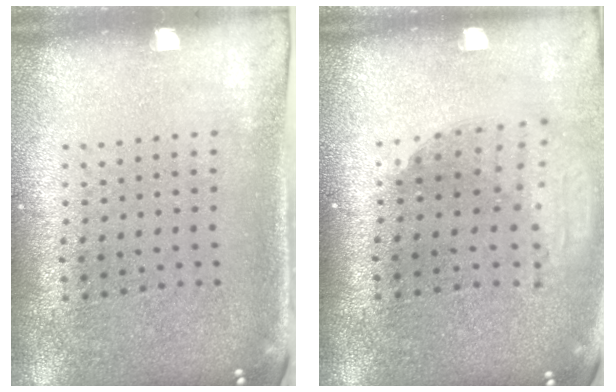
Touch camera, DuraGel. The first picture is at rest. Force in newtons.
{"total": 1.9, "press": 1.5, "slide": 1.2}